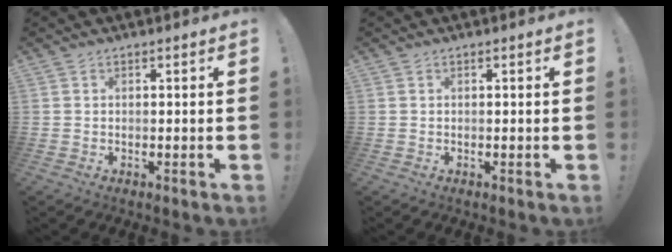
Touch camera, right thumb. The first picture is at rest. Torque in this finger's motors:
{"motor_torque": [-0.05, -0.05, 0.10, 0.03, 0.02]}